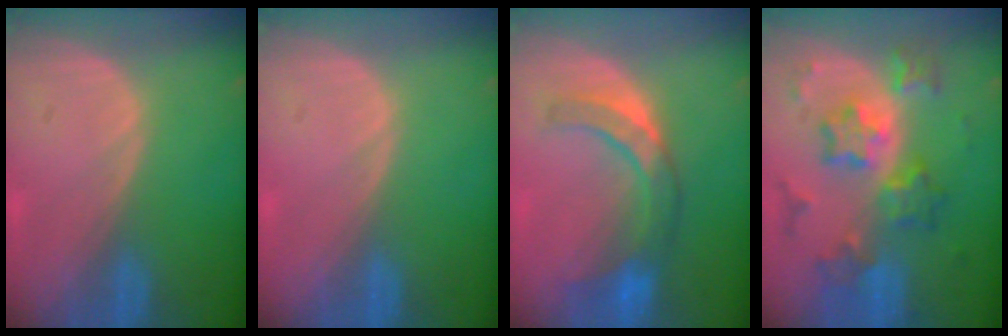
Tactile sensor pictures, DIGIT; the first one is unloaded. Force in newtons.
{"total": 0.0}
{"total": 7.5, "press": 7.3, "slide": 1.8}
{"total": 9.1, "press": 9.1, "slide": 0.8}